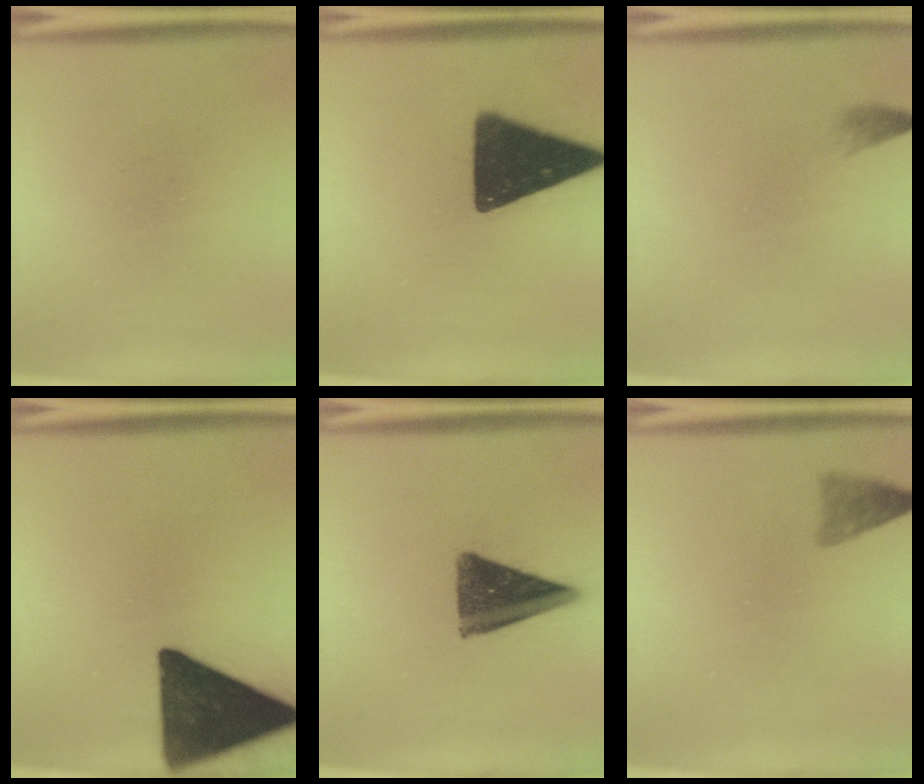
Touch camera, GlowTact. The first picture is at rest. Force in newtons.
{"total": 17.5}
{"total": 1.0}
{"total": 17.7}
{"total": 12.2}
{"total": 2.4}